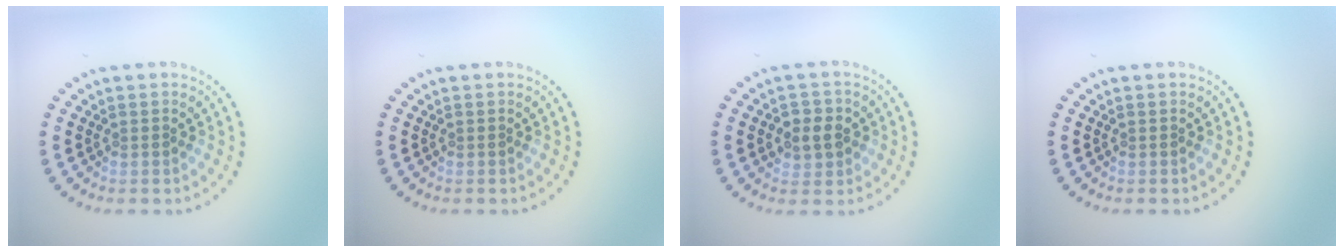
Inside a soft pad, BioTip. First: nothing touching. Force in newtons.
{"total": 0.0}
{"total": 2.8, "press": 2.7, "slide": 0.6}
{"total": 0.0}